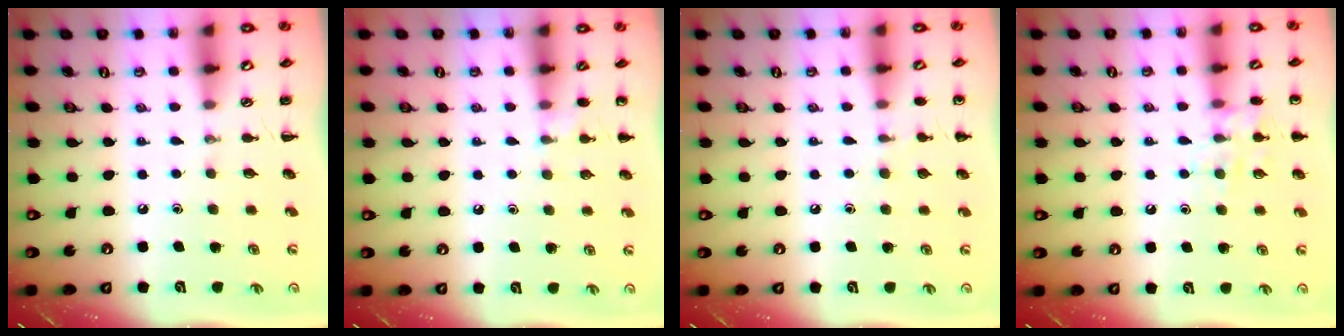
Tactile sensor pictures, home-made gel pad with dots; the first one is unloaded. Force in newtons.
{"total": 5.5, "press": 5.3, "slide": 1.6}
{"total": 5.2, "press": 4.9, "slide": 1.6}
{"total": 9.8, "press": 9.7, "slide": 1.2}